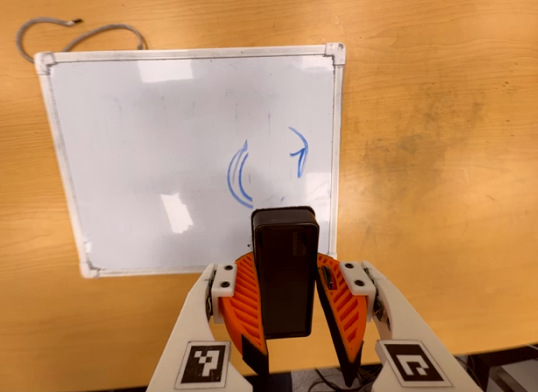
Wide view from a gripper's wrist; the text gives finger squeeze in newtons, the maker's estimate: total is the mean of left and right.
{"total": 6.9, "left": 7.7, "right": 6.2}